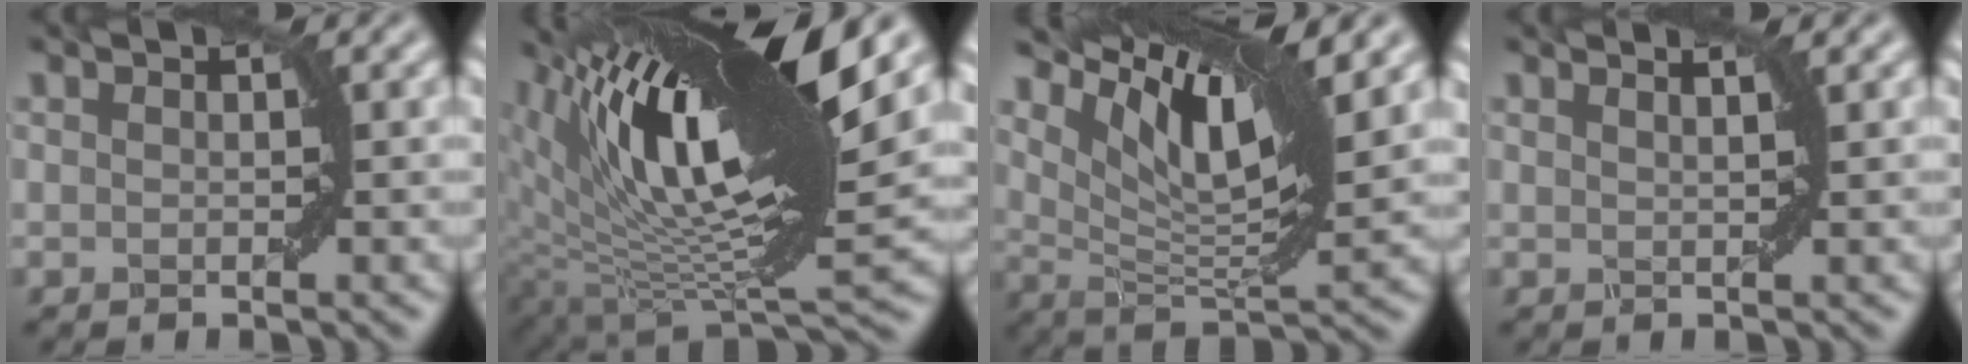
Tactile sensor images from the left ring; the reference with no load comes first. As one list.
[{"total": 15.2, "force": [6.7, 4.6, 12.9], "torque": [-0.227, 0.008, 0.124]}, {"total": 9.6, "force": [5.6, 2.4, 7.5], "torque": [-0.130, -0.003, 0.108]}, {"total": 2.3, "force": [1.6, 0.8, 1.5], "torque": [0.001, 0.002, -0.006]}]